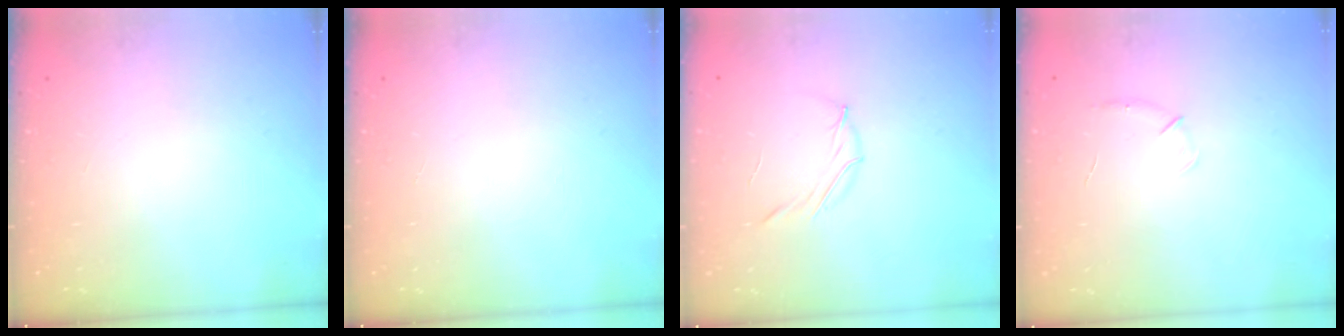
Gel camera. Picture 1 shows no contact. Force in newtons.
{"total": 0.0}
{"total": 4.0, "press": 3.8, "slide": 1.0}
{"total": 4.1, "press": 4.0, "slide": 1.0}